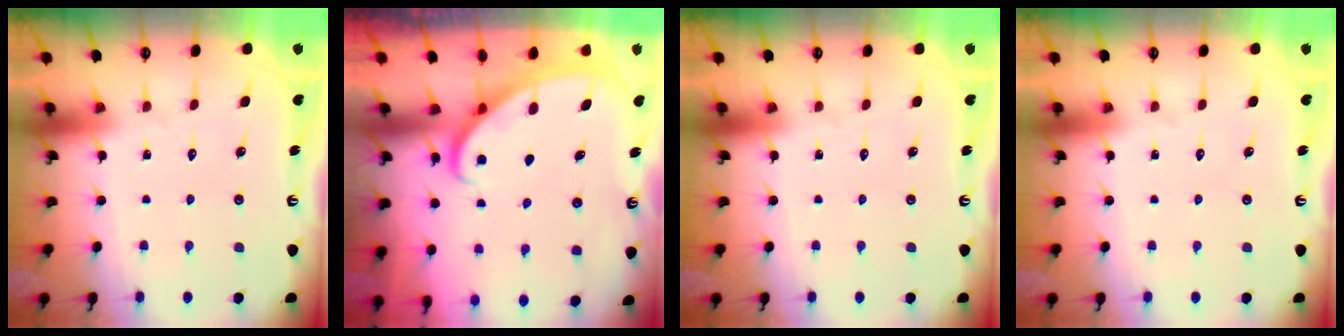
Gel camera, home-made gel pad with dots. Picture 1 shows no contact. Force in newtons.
{"total": 2.8, "press": 2.7, "slide": 0.4}
{"total": 0.0}
{"total": 0.0}